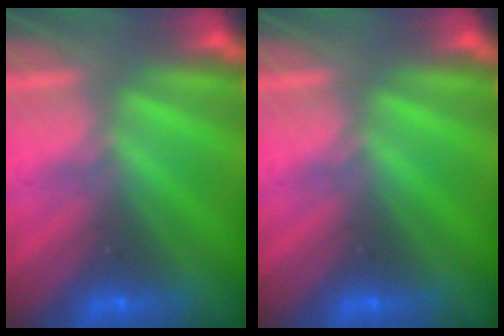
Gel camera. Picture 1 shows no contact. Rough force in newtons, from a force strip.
{"total": 0.0}